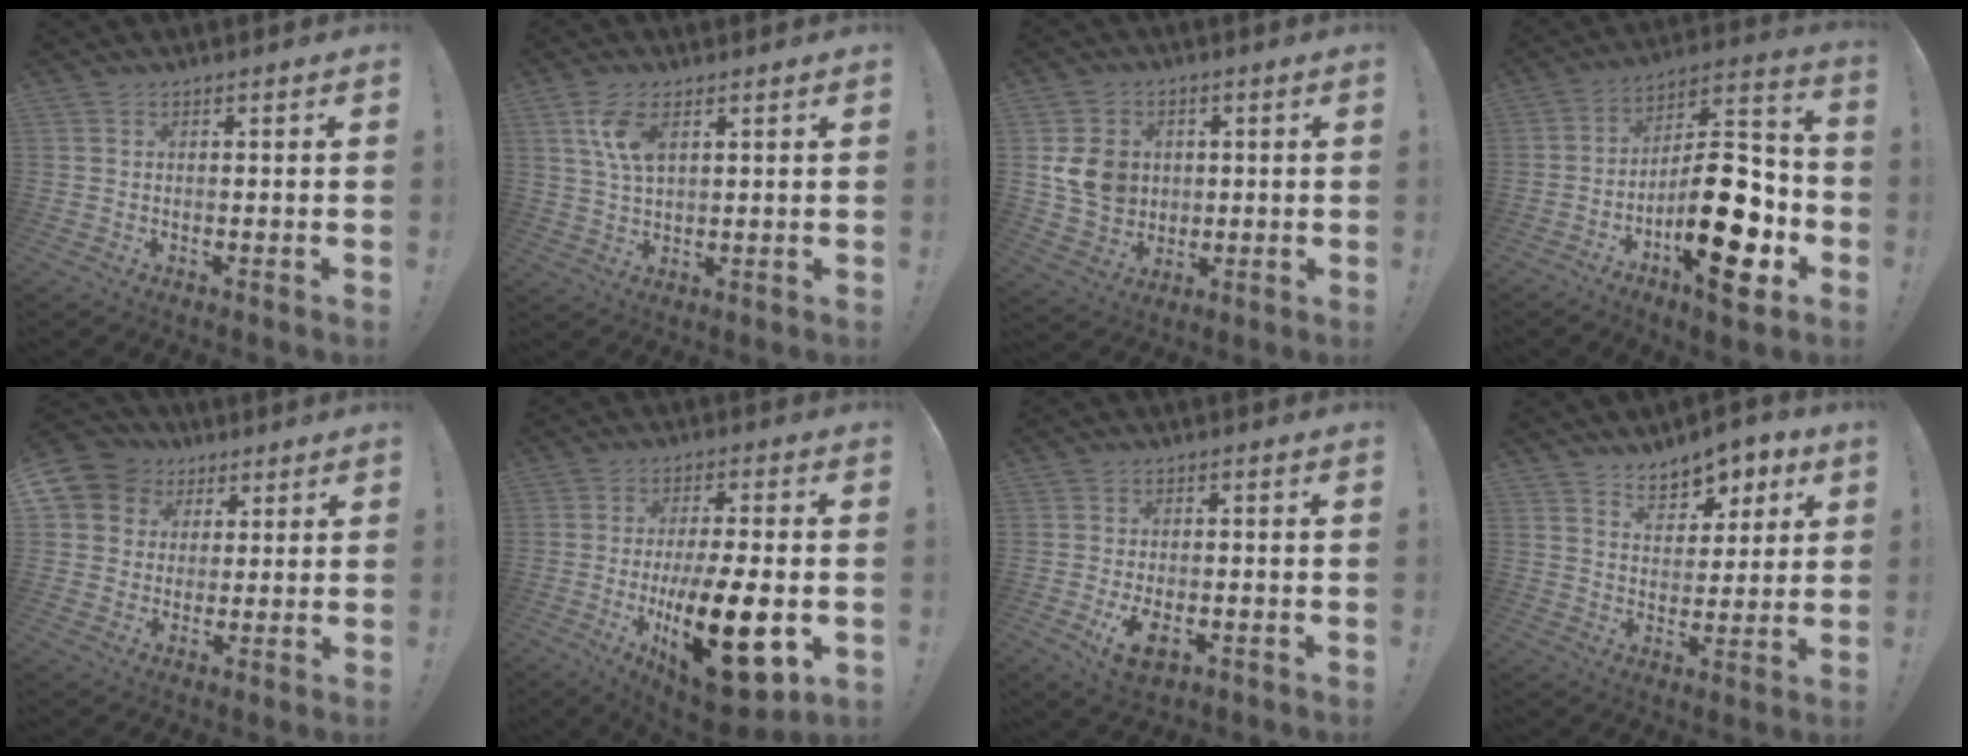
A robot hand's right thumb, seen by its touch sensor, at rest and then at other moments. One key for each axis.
{"total": 7.7, "fx": 3.1, "fy": 3.7, "fz": 5.9, "tx": -0.118, "ty": -0.003, "tz": 0.056}
{"total": 10.4, "fx": 1.7, "fy": 9.2, "fz": 4.6, "tx": -0.070, "ty": -0.001, "tz": 0.039}
{"total": 22.5, "fx": -7.8, "fy": 8.7, "fz": 19.2, "tx": -0.302, "ty": 0.051, "tz": -0.113}
{"total": 9.1, "fx": 3.1, "fy": 8.2, "fz": 2.4, "tx": -0.040, "ty": -0.011, "tz": 0.067}
{"total": 23.3, "fx": -5.6, "fy": 8.2, "fz": 21.1, "tx": -0.347, "ty": 0.018, "tz": -0.075}
{"total": 7.0, "fx": -1.7, "fy": 4.2, "fz": 5.4, "tx": -0.097, "ty": -0.001, "tz": -0.025}
{"total": 8.1, "fx": 6.0, "fy": 4.7, "fz": 2.8, "tx": -0.035, "ty": -0.043, "tz": 0.111}